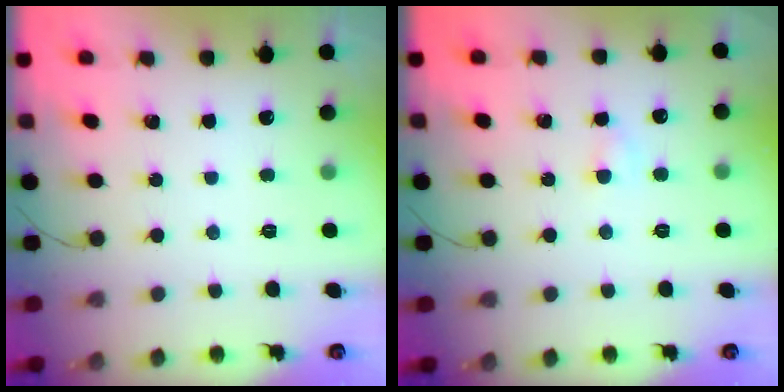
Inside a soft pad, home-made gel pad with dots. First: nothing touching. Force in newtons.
{"total": 2.9, "press": 2.7, "slide": 1.0}